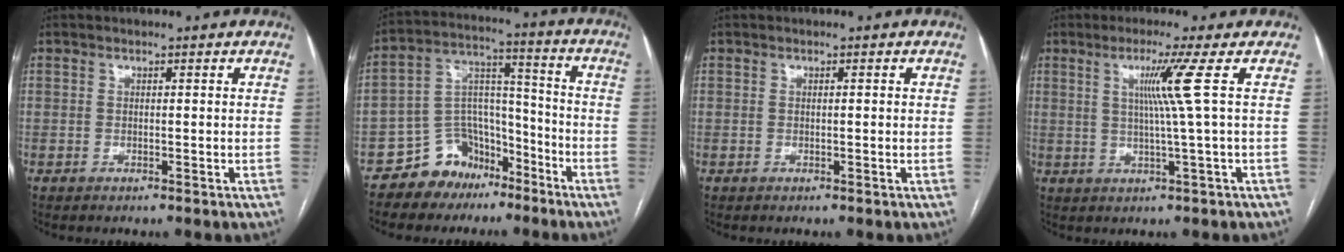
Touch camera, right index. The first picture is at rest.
{"total": 10.2, "force": [-7.2, 6.8, 2.3], "torque": [-0.041, 0.054, -0.122]}
{"total": 0.5, "force": [0.1, 0.0, 0.5], "torque": [-0.008, 0.001, 0.001]}
{"total": 6.0, "force": [1.5, -2.4, 5.3], "torque": [-0.102, -0.006, 0.033]}